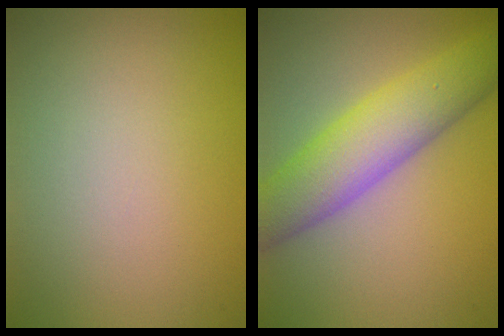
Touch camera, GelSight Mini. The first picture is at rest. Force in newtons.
{"total": 6.9, "press": 6.9, "slide": 0.1}